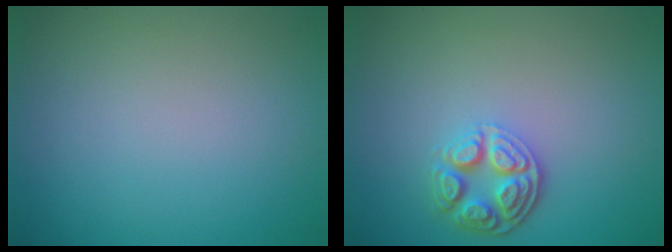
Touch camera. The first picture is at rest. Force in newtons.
{"total": 3.9, "press": 3.1, "slide": 2.4}